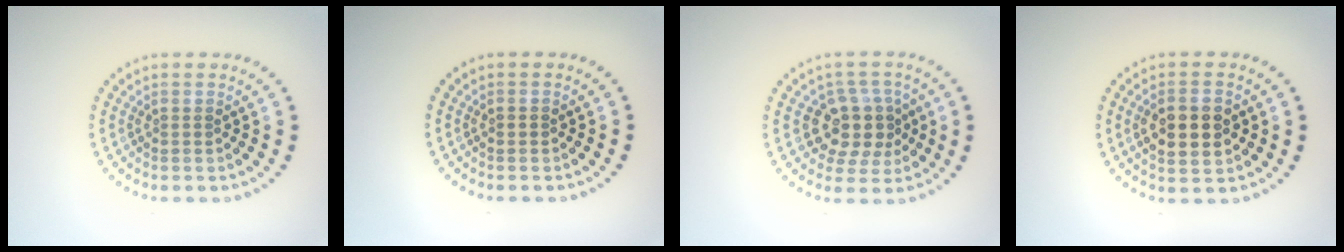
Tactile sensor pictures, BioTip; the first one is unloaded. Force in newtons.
{"total": 0.7, "press": 0.7, "slide": 0.1}
{"total": 4.4, "press": 4.0, "slide": 1.9}
{"total": 4.5, "press": 4.5, "slide": 0.2}